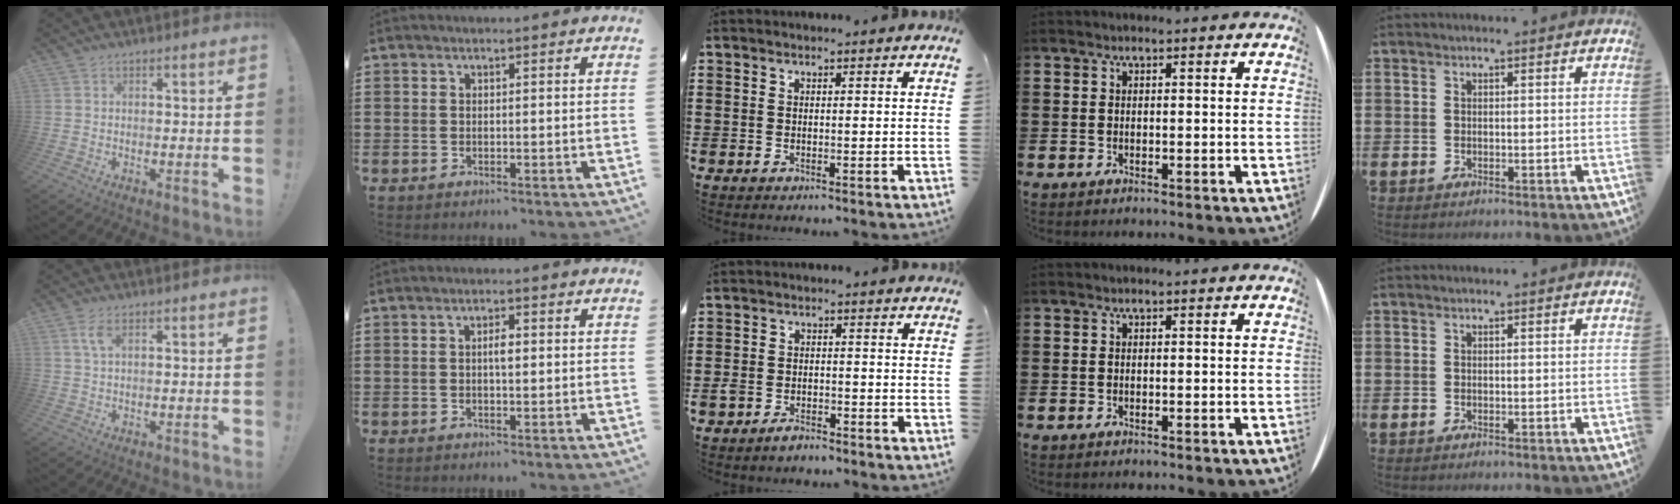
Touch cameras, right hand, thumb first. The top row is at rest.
{"thumb": {"total": 3.6, "force": [1.4, 1.2, 3.0], "torque": [-0.056, 0.000, 0.024]}, "index": {"total": 2.0, "force": [0.2, 0.6, 1.9], "torque": [-0.037, 0.004, 0.000]}, "middle": {"total": 2.5, "force": [-2.1, 1.1, 0.9], "torque": [-0.025, 0.005, -0.044]}}